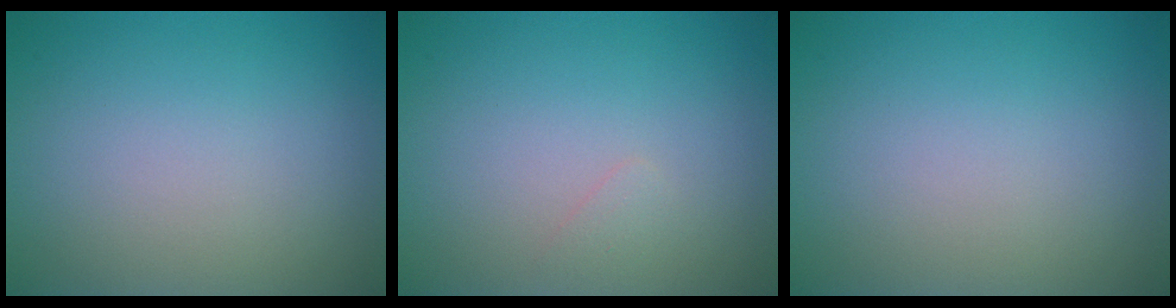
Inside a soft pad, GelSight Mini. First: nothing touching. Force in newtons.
{"total": 0.6, "press": 0.6, "slide": 0.1}
{"total": 0.0}